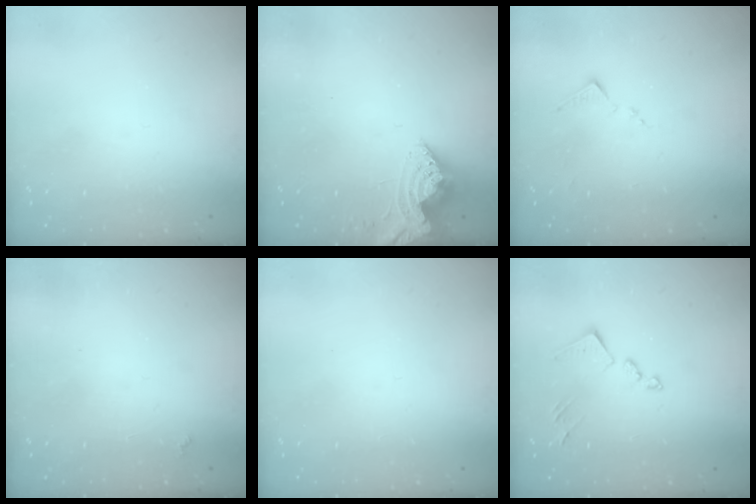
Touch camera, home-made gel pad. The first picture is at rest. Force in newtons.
{"total": 9.3, "press": 9.3, "slide": 0.6}
{"total": 7.5, "press": 7.5, "slide": 0.6}
{"total": 1.9, "press": 1.9, "slide": 0.3}
{"total": 0.0}
{"total": 12.1, "press": 12.1, "slide": 0.7}